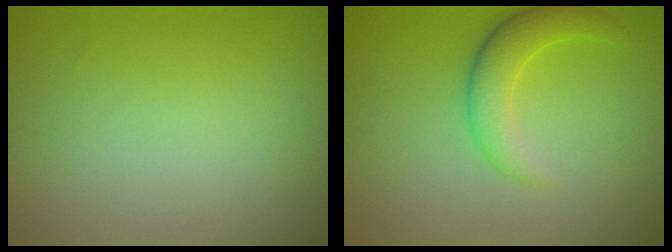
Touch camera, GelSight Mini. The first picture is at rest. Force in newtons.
{"total": 3.4, "press": 3.4, "slide": 0.2}